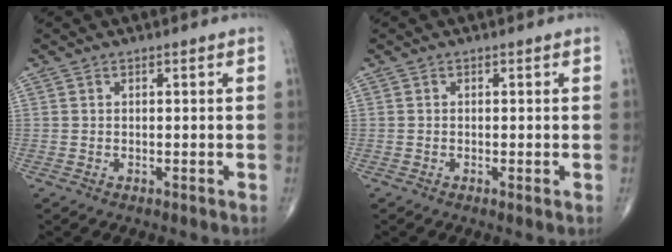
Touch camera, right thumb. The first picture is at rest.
{"total": 0.8, "force": [-0.2, 0.0, 0.8], "torque": [-0.020, -0.004, -0.007]}